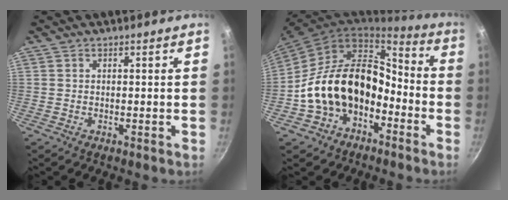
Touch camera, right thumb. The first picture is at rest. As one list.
[{"total": 18.9, "force": [-5.8, 13.3, 12.0], "torque": [-0.174, 0.082, -0.104]}]